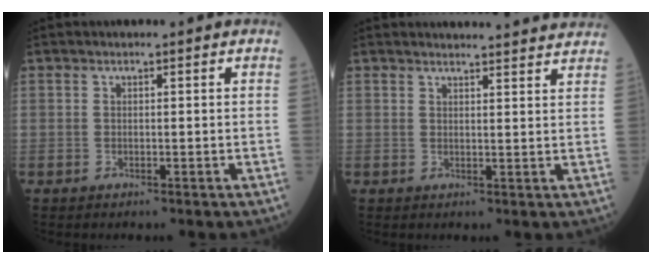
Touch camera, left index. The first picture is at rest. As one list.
[{"total": 12.4, "force": [12.1, 1.1, 2.5], "torque": [-0.010, -0.006, 0.121]}]